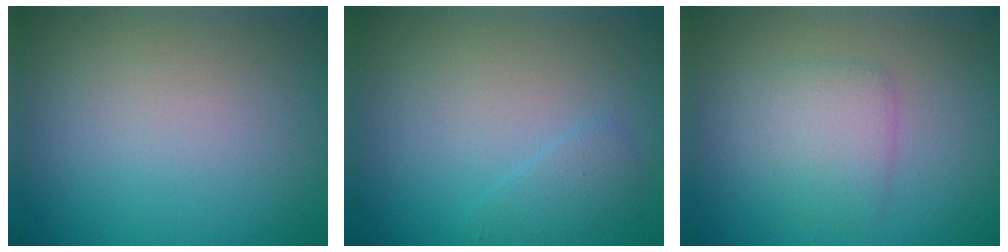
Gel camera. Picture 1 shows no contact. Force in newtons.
{"total": 1.3, "press": 1.3, "slide": 0.0}
{"total": 2.7, "press": 2.7, "slide": 0.1}